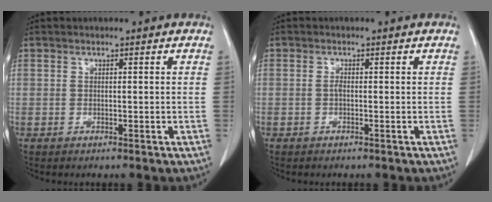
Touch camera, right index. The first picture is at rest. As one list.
[{"total": 0.6, "force": [-0.1, 0.2, 0.6], "torque": [-0.013, 0.001, -0.004]}]